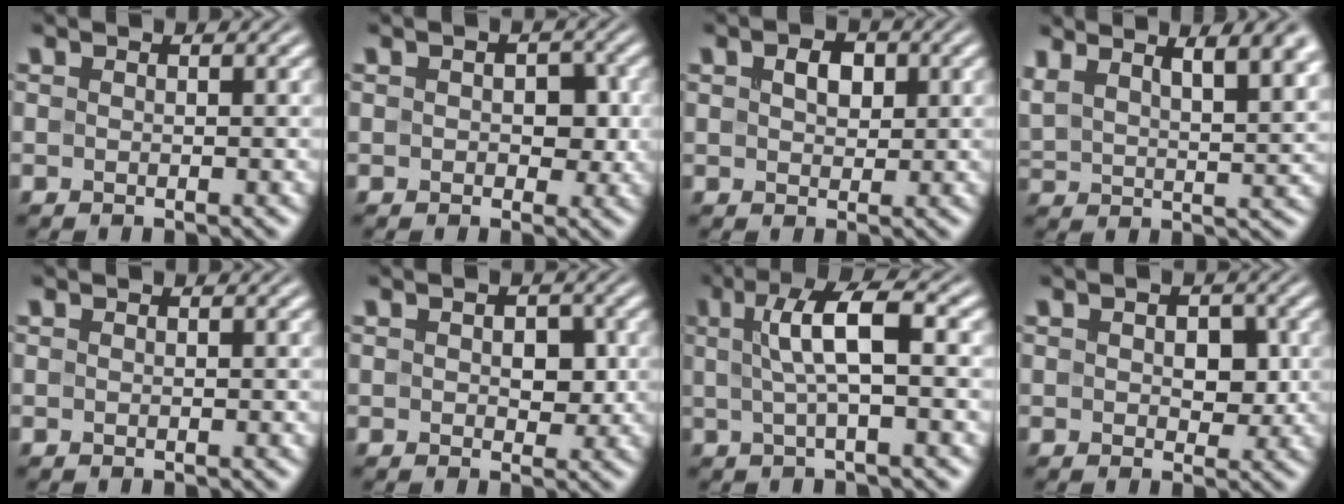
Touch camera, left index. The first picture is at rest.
{"total": 2.3, "force": [0.0, 1.6, 1.7], "torque": [-0.023, -0.002, -0.002]}
{"total": 2.3, "force": [0.7, 1.6, 1.5], "torque": [-0.030, 0.002, 0.013]}
{"total": 10.9, "force": [6.0, 4.7, 7.8], "torque": [-0.109, 0.035, 0.083]}
{"total": 0.0}
{"total": 2.4, "force": [0.2, 1.5, 1.9], "torque": [-0.027, -0.001, 0.004]}
{"total": 5.1, "force": [0.8, 1.2, 4.9], "torque": [-0.089, 0.012, 0.012]}
{"total": 2.7, "force": [0.2, 1.7, 2.1], "torque": [-0.030, -0.002, 0.005]}